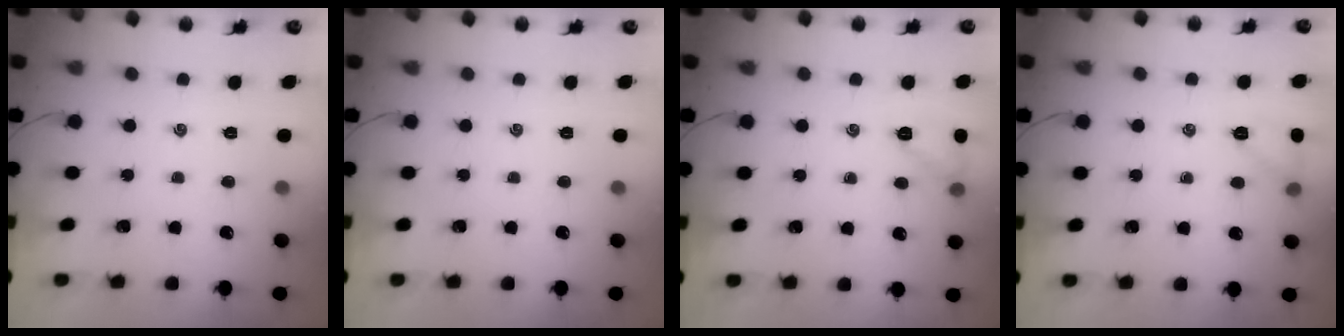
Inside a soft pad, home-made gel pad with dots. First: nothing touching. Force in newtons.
{"total": 0.0}
{"total": 7.8, "press": 7.7, "slide": 1.1}
{"total": 7.2, "press": 7.1, "slide": 1.4}